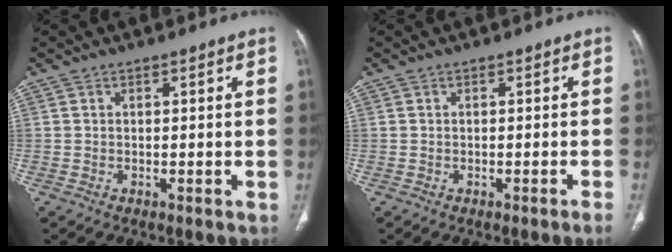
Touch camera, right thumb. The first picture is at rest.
{"total": 1.4, "force": [-0.9, -0.5, 0.9], "torque": [-0.015, 0.005, -0.010]}